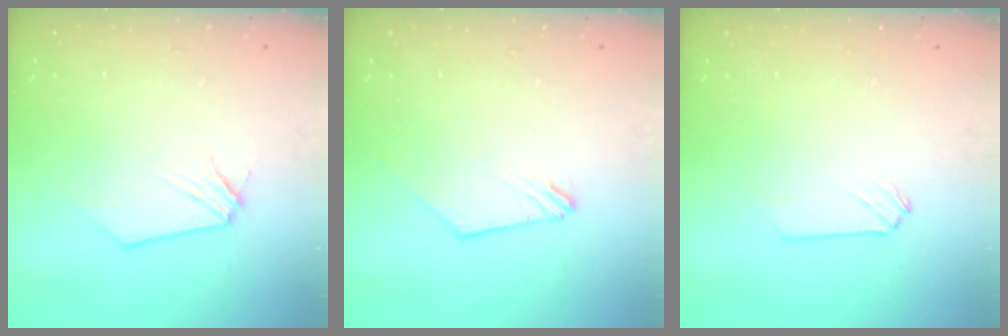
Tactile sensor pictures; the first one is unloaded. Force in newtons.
{"total": 0.0}
{"total": 0.0}